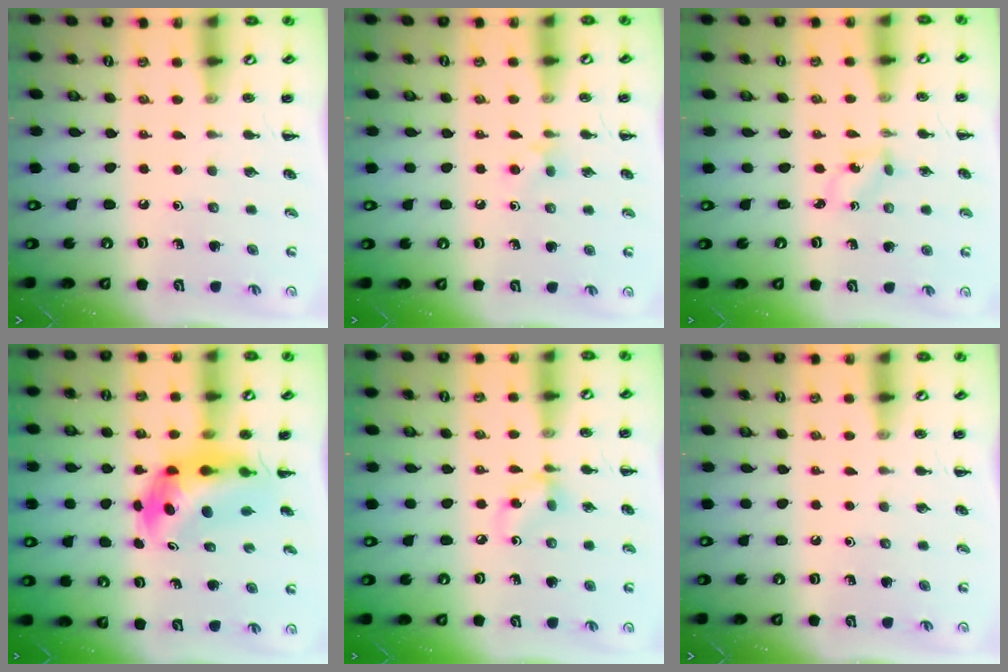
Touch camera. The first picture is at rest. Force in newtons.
{"total": 3.9, "press": 3.6, "slide": 1.5}
{"total": 1.2, "press": 1.1, "slide": 0.6}
{"total": 6.8, "press": 6.4, "slide": 2.1}
{"total": 6.6, "press": 6.6, "slide": 0.6}
{"total": 0.0}